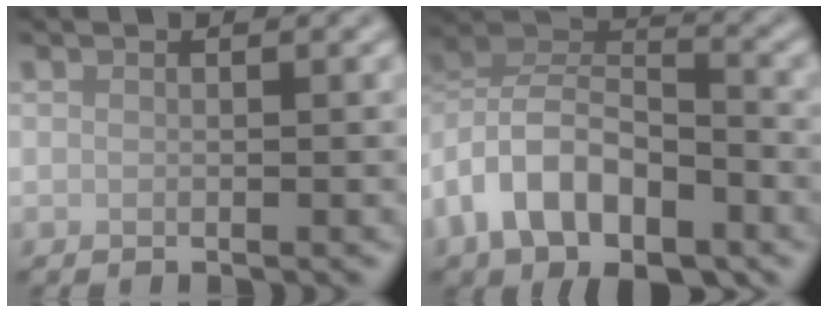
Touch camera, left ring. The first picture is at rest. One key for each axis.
{"total": 8.8, "fx": -4.2, "fy": 4.9, "fz": 5.9, "tx": -0.102, "ty": 0.009, "tz": -0.089}